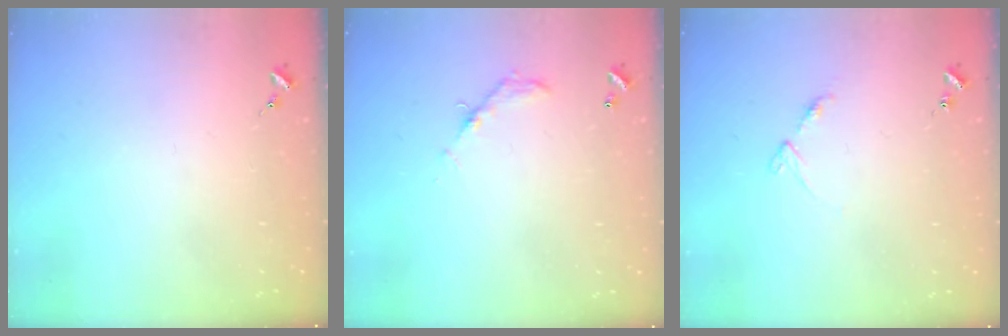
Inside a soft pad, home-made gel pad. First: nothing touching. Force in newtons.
{"total": 6.2, "press": 6.2, "slide": 0.4}
{"total": 5.9, "press": 5.9, "slide": 0.7}